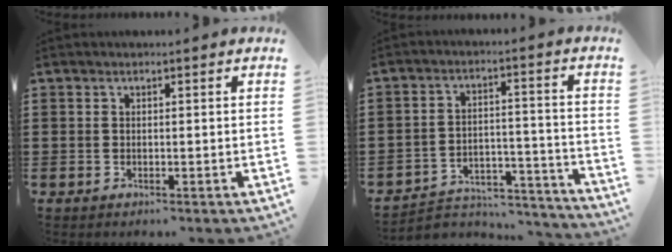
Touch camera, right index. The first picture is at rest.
{"total": 4.4, "force": [-4.1, 1.4, 0.8], "torque": [-0.018, 0.005, -0.084]}